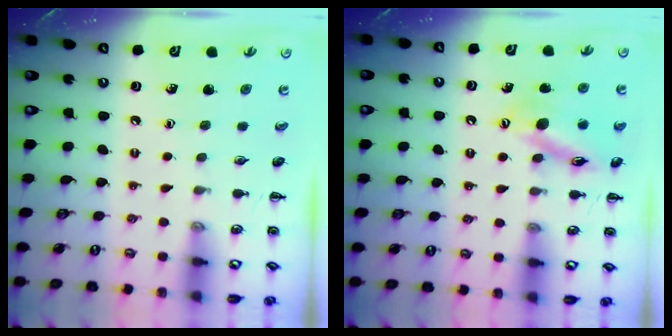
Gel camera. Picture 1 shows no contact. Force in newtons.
{"total": 13.2, "press": 13.0, "slide": 2.2}